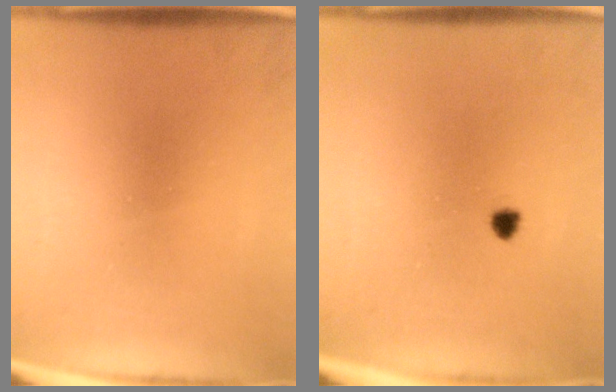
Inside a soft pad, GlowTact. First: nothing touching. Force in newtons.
{"total": 1.2}